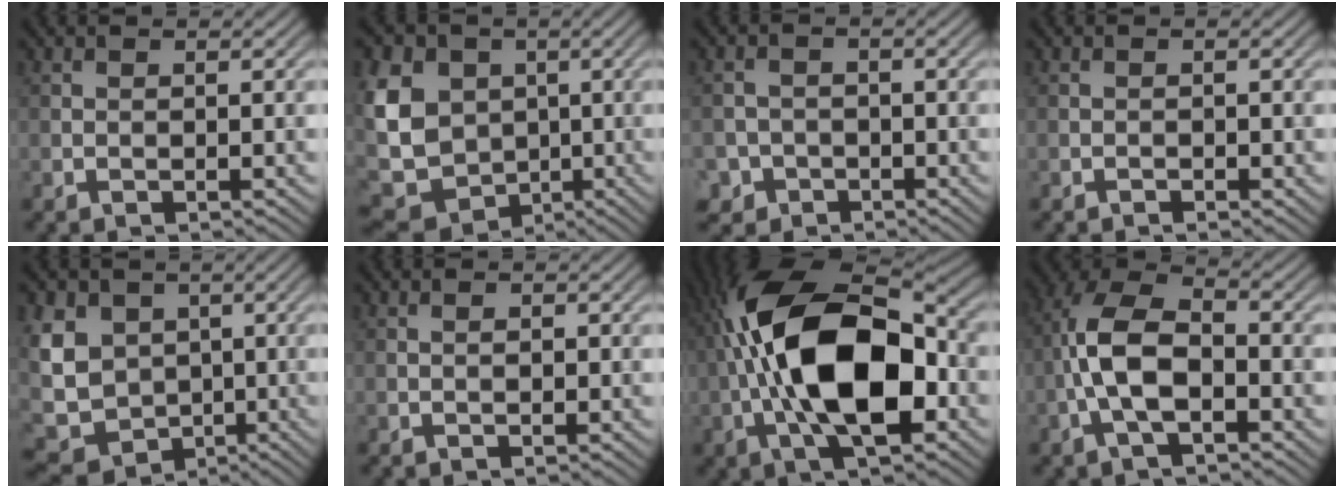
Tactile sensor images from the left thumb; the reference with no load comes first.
{"total": 13.5, "force": [0.5, 11.2, 7.6], "torque": [-0.199, -0.004, 0.003]}
{"total": 3.4, "force": [-1.9, 2.8, 0.5], "torque": [-0.003, -0.001, -0.044]}
{"total": 0.6, "force": [-0.4, 0.2, 0.4], "torque": [-0.003, 0.001, -0.007]}
{"total": 10.8, "force": [0.5, 9.0, 5.9], "torque": [-0.150, -0.007, -0.003]}
{"total": 0.8, "force": [0.0, 0.4, 0.7], "torque": [-0.005, -0.003, 0.002]}
{"total": 16.5, "force": [-1.8, 8.1, 14.3], "torque": [-0.258, 0.029, -0.049]}
{"total": 9.0, "force": [-2.1, 4.4, 7.5], "torque": [-0.163, 0.018, -0.052]}